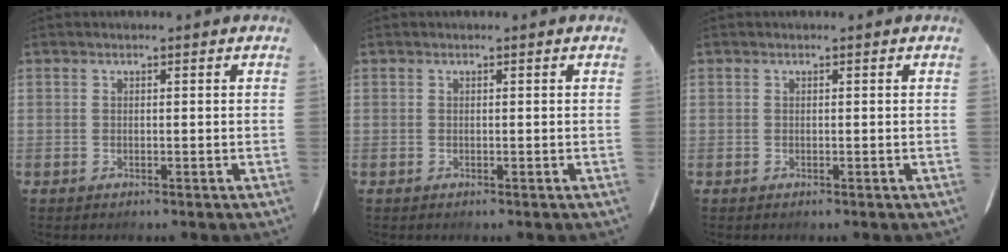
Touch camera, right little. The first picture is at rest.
{"total": 0.0}
{"total": 0.0}